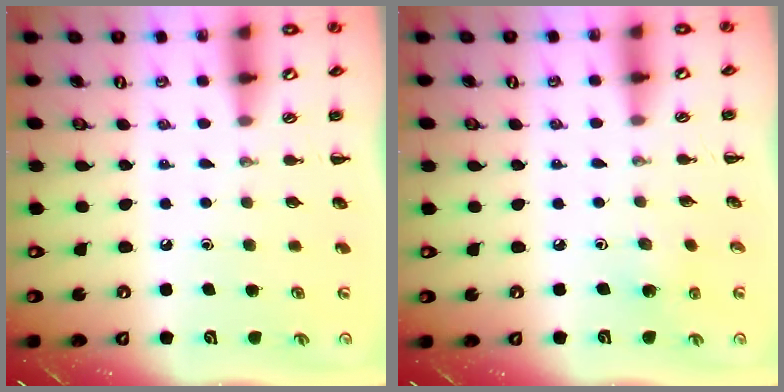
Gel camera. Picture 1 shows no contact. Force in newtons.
{"total": 2.6, "press": 2.4, "slide": 0.8}